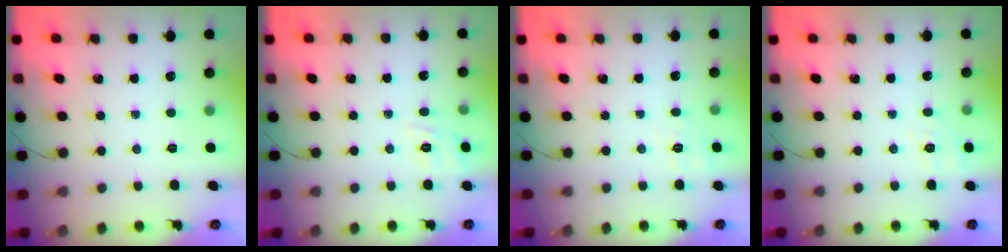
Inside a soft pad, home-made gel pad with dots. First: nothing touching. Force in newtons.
{"total": 2.2, "press": 1.2, "slide": 1.8}
{"total": 5.5, "press": 5.2, "slide": 1.9}
{"total": 5.6, "press": 5.2, "slide": 2.2}